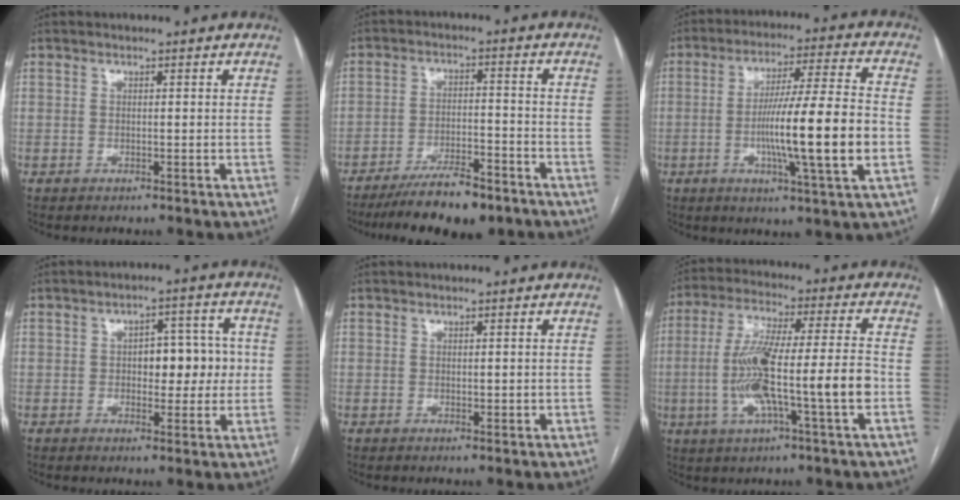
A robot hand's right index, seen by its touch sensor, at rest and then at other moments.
{"total": 11.3, "force": [-8.9, 2.6, 6.5], "torque": [-0.104, -0.009, -0.146]}
{"total": 15.9, "force": [-3.0, -0.3, 15.6], "torque": [-0.266, -0.005, -0.055]}
{"total": 7.5, "force": [0.1, 3.9, 6.4], "torque": [-0.078, 0.027, 0.006]}
{"total": 1.3, "force": [0.1, 0.7, 1.1], "torque": [-0.016, -0.003, 0.005]}
{"total": 15.3, "force": [-3.0, 0.6, 15.0], "torque": [-0.285, 0.007, -0.054]}